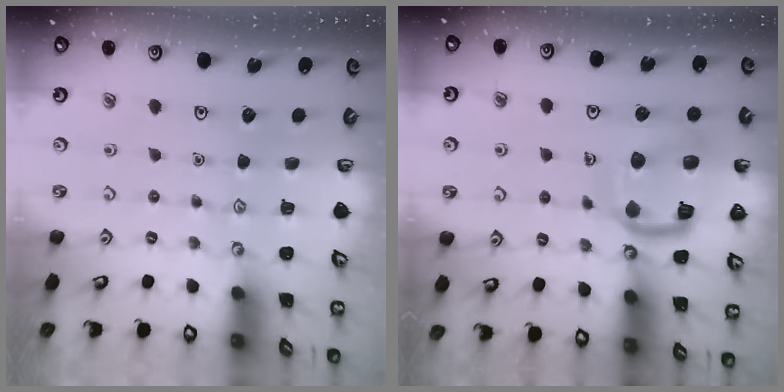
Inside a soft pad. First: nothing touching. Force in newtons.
{"total": 14.6, "press": 14.5, "slide": 1.6}